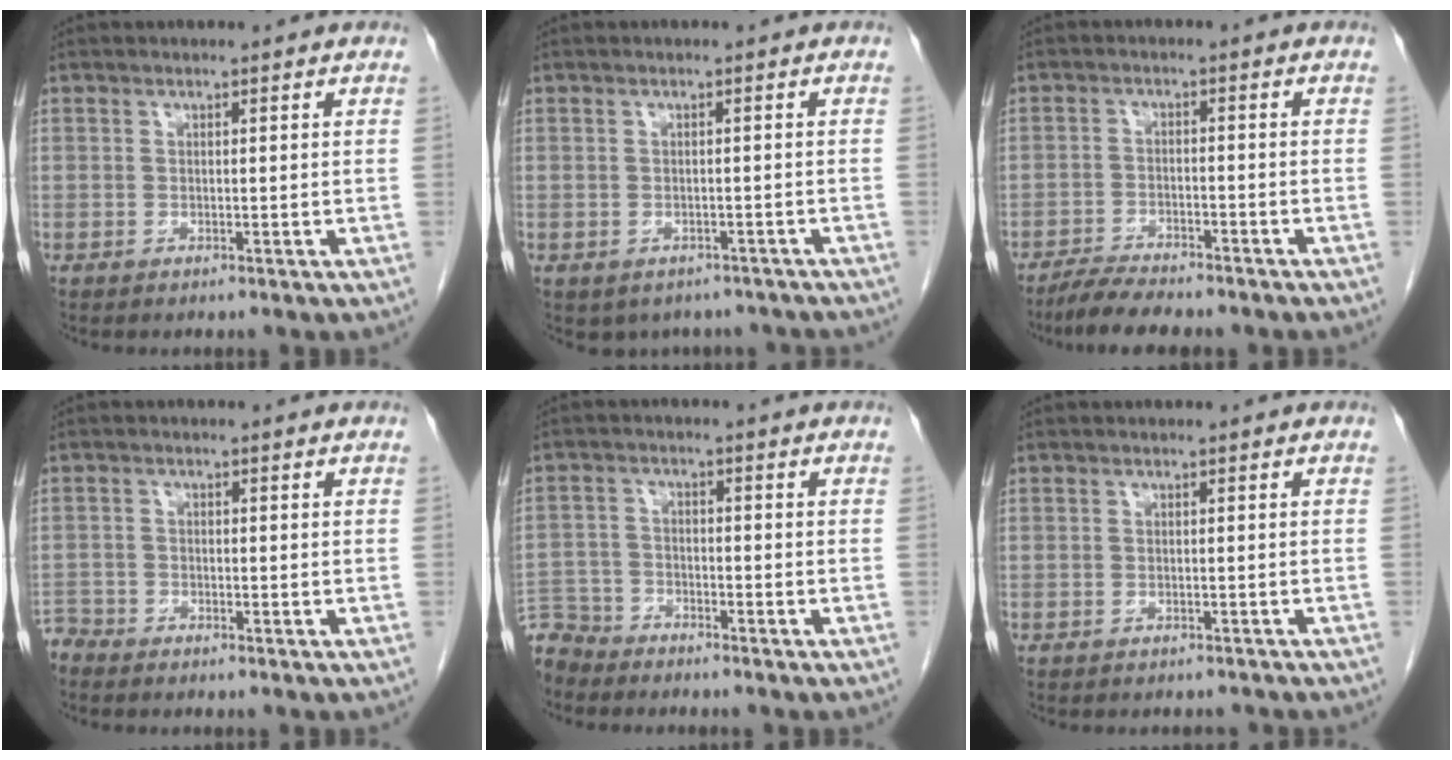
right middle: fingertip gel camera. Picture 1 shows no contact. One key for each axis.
{"total": 6.4, "fx": -5.2, "fy": 3.6, "fz": 1.3, "tx": -0.007, "ty": 0.010, "tz": -0.057}
{"total": 6.6, "fx": -5.8, "fy": 0.9, "fz": 3.0, "tx": -0.053, "ty": -0.016, "tz": -0.099}
{"total": 2.6, "fx": -2.6, "fy": 0.4, "fz": -0.3, "tx": 0.008, "ty": -0.008, "tz": -0.050}
{"total": 6.6, "fx": -6.2, "fy": 2.1, "fz": -0.1, "tx": 0.003, "ty": -0.003, "tz": -0.123}
{"total": 4.3, "fx": -4.0, "fy": 1.2, "fz": 1.0, "tx": -0.007, "ty": -0.003, "tz": -0.046}